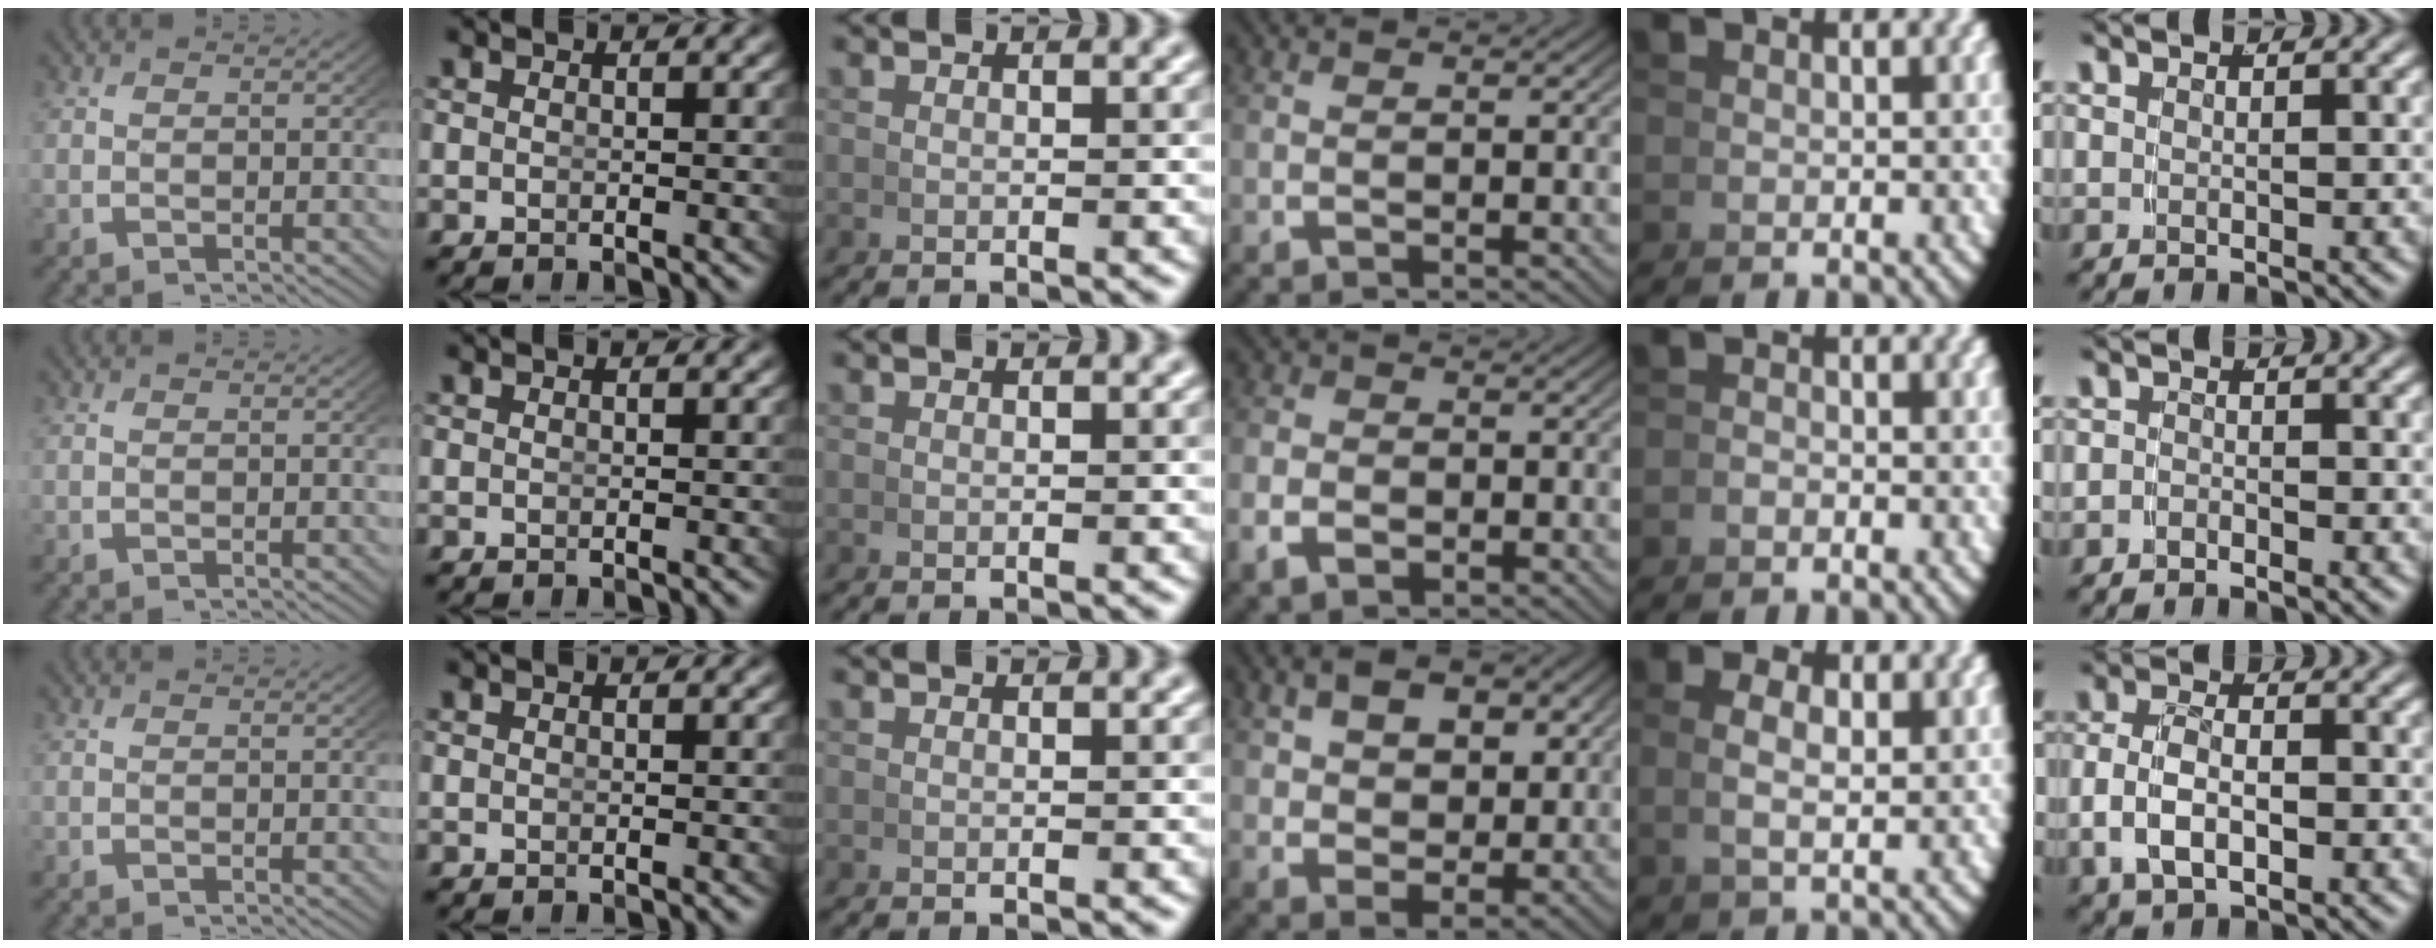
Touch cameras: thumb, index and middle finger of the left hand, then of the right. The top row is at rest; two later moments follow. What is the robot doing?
{"motion": "lift_and_place", "object": "hoodie"}